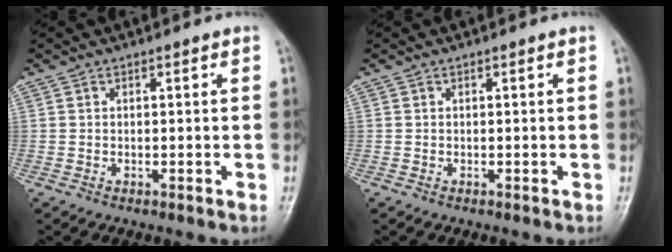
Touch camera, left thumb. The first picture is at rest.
{"total": 0.0}